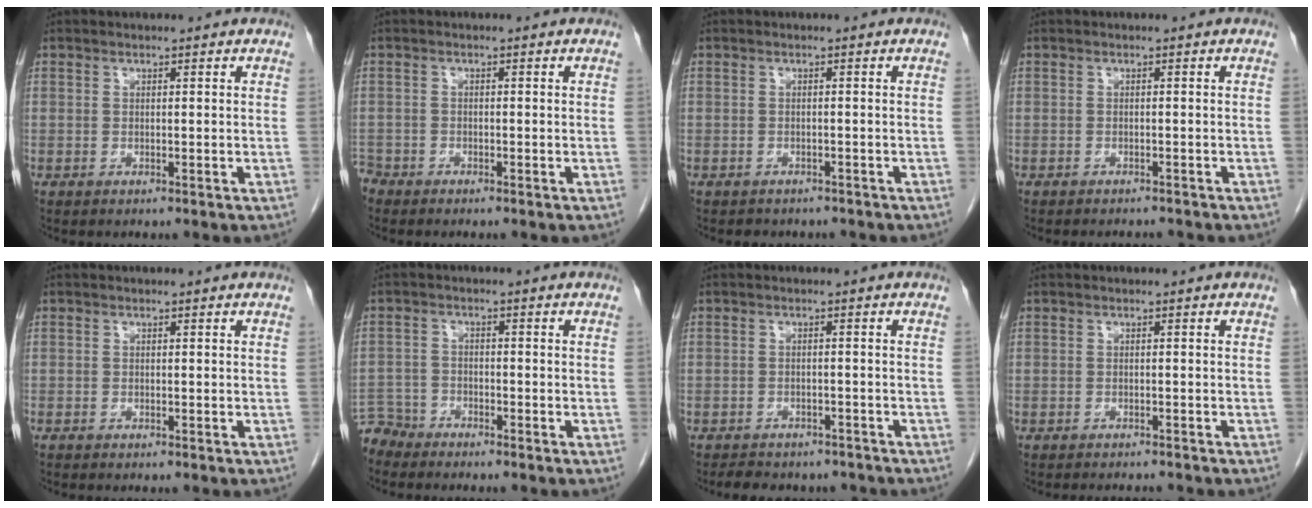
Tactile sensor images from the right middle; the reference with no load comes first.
{"total": 1.9, "force": [-1.8, 0.7, 0.0], "torque": [-0.001, -0.002, -0.033]}
{"total": 4.0, "force": [-3.5, 1.8, 0.8], "torque": [-0.019, 0.000, -0.039]}
{"total": 3.1, "force": [-3.0, 0.6, 0.6], "torque": [-0.006, -0.006, -0.038]}
{"total": 0.0}
{"total": 4.4, "force": [-4.2, 1.0, -0.6], "torque": [0.017, -0.007, -0.082]}
{"total": 8.4, "force": [-7.3, 3.3, 2.2], "torque": [-0.039, 0.002, -0.086]}
{"total": 3.4, "force": [-3.2, 0.4, 0.8], "torque": [-0.007, -0.008, -0.043]}